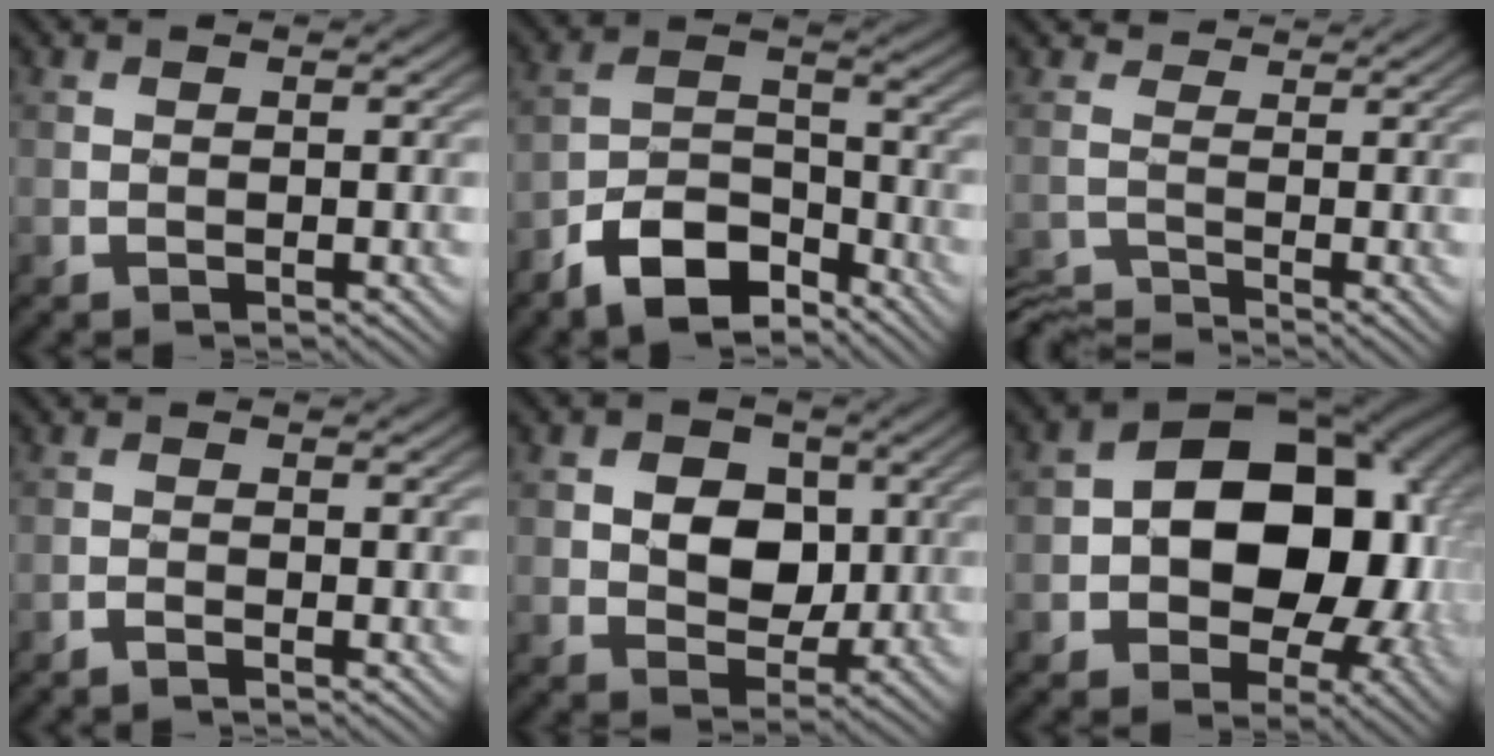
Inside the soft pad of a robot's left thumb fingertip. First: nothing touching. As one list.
[{"total": 9.5, "force": [-6.8, 4.4, 5.0], "torque": [-0.087, -0.004, -0.139]}, {"total": 3.2, "force": [-2.6, 1.4, 1.2], "torque": [-0.036, -0.016, -0.061]}, {"total": 1.1, "force": [-1.0, 0.0, 0.6], "torque": [-0.010, 0.000, -0.024]}, {"total": 6.7, "force": [0.9, 5.3, 3.9], "torque": [-0.078, 0.001, 0.008]}, {"total": 15.3, "force": [-0.5, 10.6, 11.0], "torque": [-0.145, 0.000, -0.010]}]